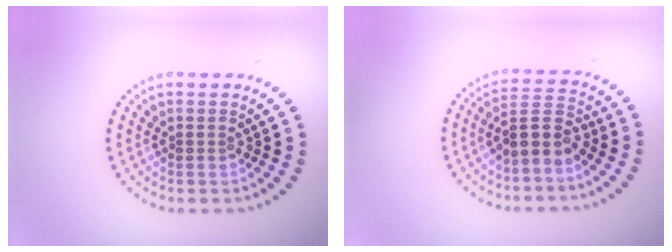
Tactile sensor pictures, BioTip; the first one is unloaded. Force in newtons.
{"total": 3.3, "press": 2.9, "slide": 1.5}